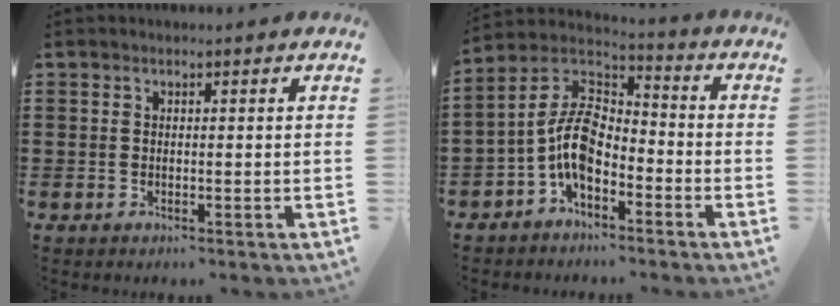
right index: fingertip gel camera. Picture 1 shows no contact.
{"total": 8.9, "force": [-3.2, 4.7, 6.8], "torque": [-0.175, -0.007, -0.073]}